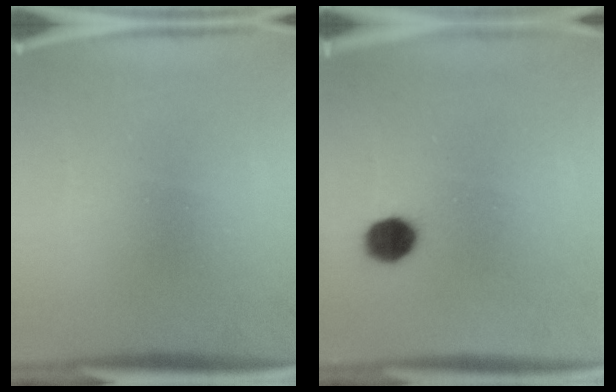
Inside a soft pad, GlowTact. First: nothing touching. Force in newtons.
{"total": 6.3}